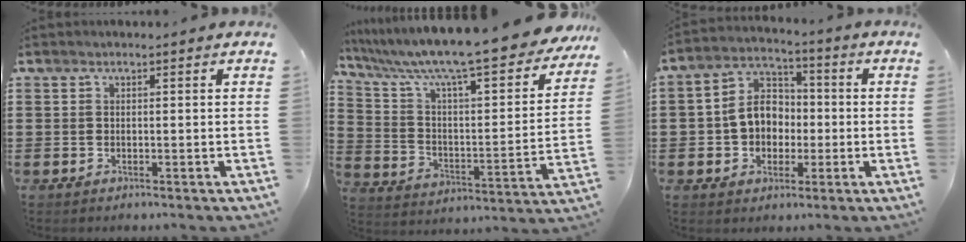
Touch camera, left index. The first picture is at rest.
{"total": 11.0, "force": [9.3, 0.3, 5.9], "torque": [-0.151, -0.069, 0.152]}
{"total": 7.6, "force": [-0.6, 6.3, 4.1], "torque": [-0.099, 0.021, -0.011]}